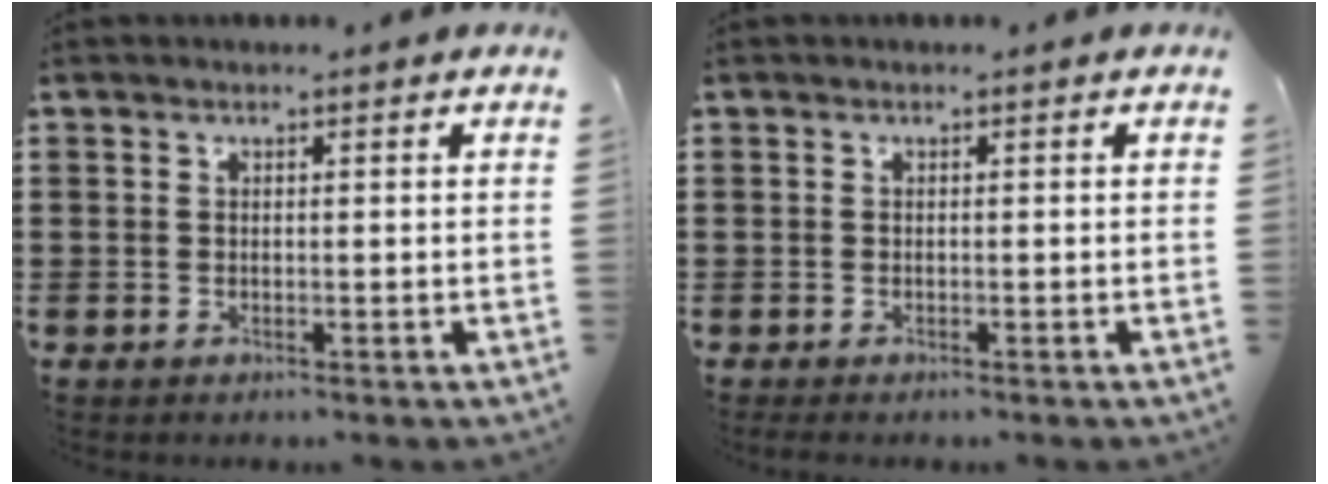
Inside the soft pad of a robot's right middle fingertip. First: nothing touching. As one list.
[{"total": 0.5, "force": [-0.5, 0.3, 0.1], "torque": [-0.001, 0.002, -0.011]}]